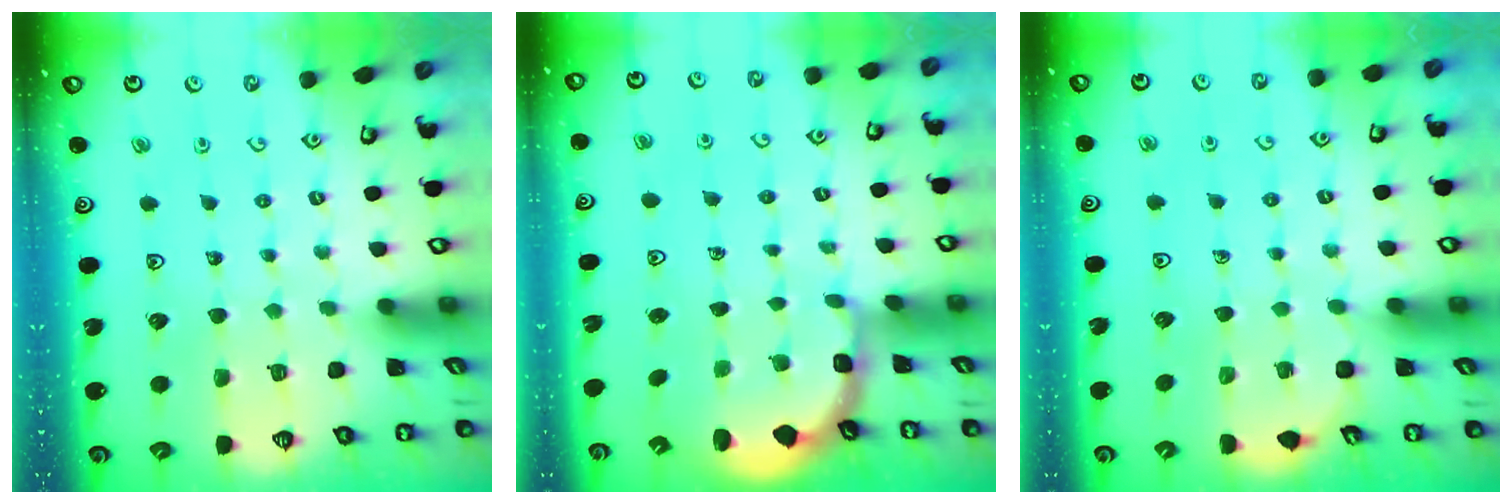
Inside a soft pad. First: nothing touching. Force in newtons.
{"total": 2.7, "press": 2.1, "slide": 1.7}
{"total": 2.6, "press": 2.4, "slide": 1.0}